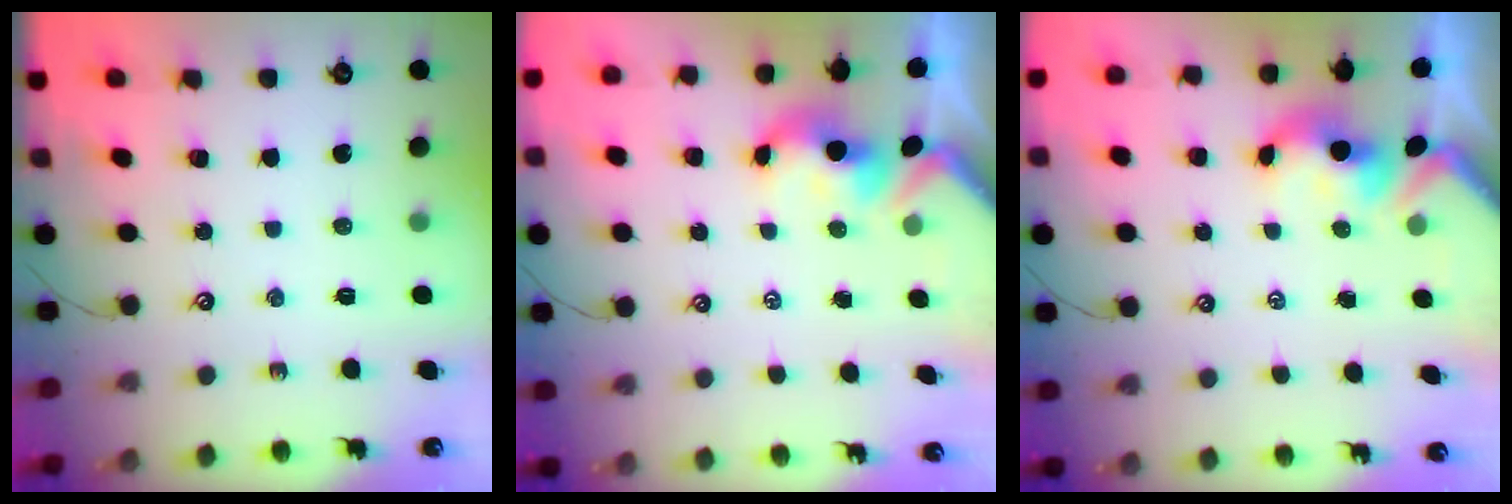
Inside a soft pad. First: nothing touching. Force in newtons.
{"total": 1.5, "press": 1.3, "slide": 0.7}
{"total": 1.6, "press": 1.4, "slide": 0.7}